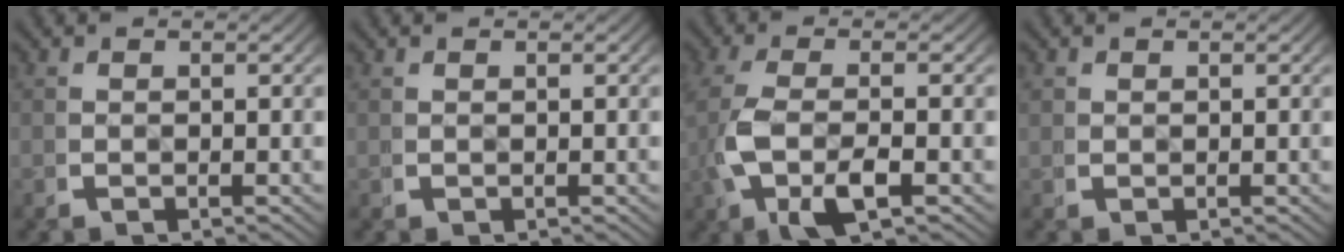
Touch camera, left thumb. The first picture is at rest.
{"total": 0.0}
{"total": 6.2, "force": [-0.5, 2.7, 5.5], "torque": [-0.143, -0.015, 0.000]}
{"total": 0.8, "force": [0.4, 0.6, 0.1], "torque": [-0.006, -0.008, 0.010]}